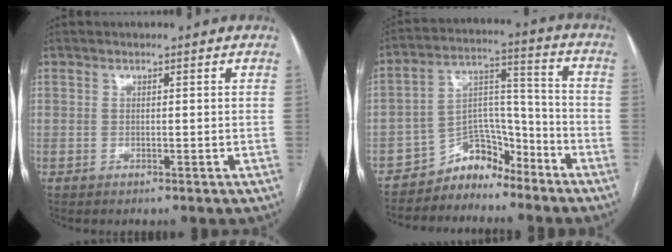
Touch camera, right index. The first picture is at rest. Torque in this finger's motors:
{"motor_torque": [-0.07, -0.11, -0.19, -0.09]}